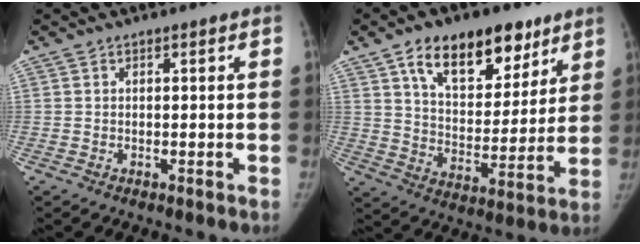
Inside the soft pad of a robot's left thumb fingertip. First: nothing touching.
{"total": 19.0, "force": [11.1, 10.4, 11.4], "torque": [-0.125, -0.041, 0.181]}